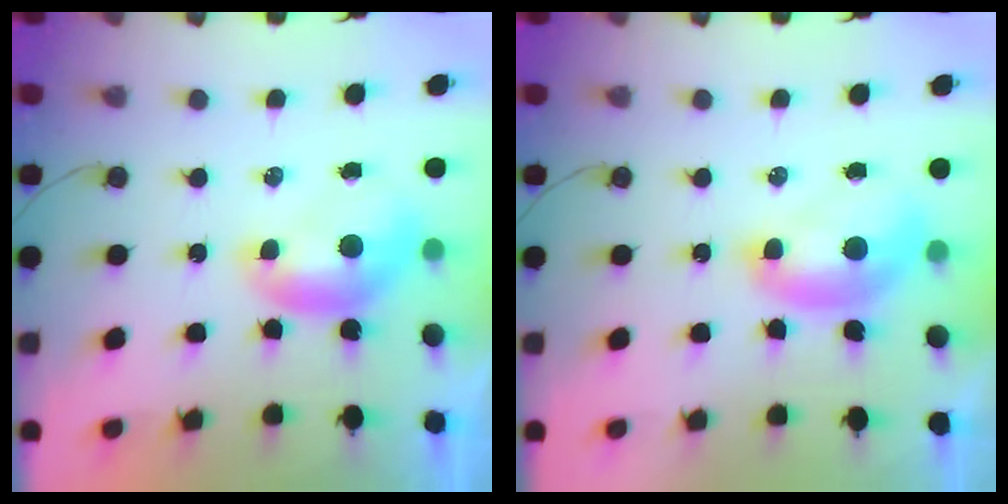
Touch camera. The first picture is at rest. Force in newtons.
{"total": 1.8, "press": 1.7, "slide": 0.6}